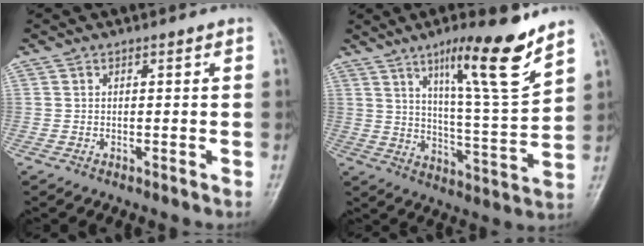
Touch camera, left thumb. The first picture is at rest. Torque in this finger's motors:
{"motor_torque": [0.67, 0.55, 1.39, -1.39, 0.31]}